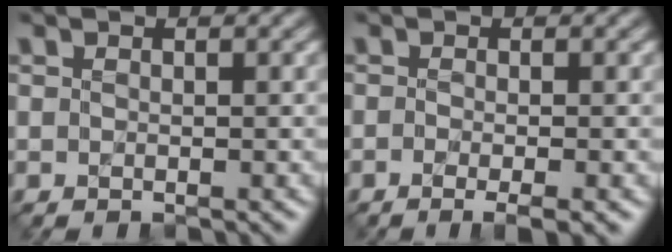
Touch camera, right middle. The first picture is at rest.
{"total": 2.4, "force": [-1.5, 0.3, 1.9], "torque": [-0.033, -0.004, -0.023]}